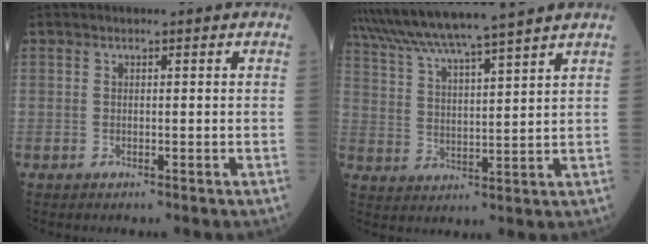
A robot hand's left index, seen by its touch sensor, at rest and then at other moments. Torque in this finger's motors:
{"motor_torque": [1.05, -1.09, 0.72, 0.21]}